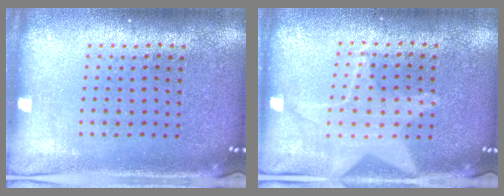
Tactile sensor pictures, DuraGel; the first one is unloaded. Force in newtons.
{"total": 1.4, "press": 1.4, "slide": 0.3}